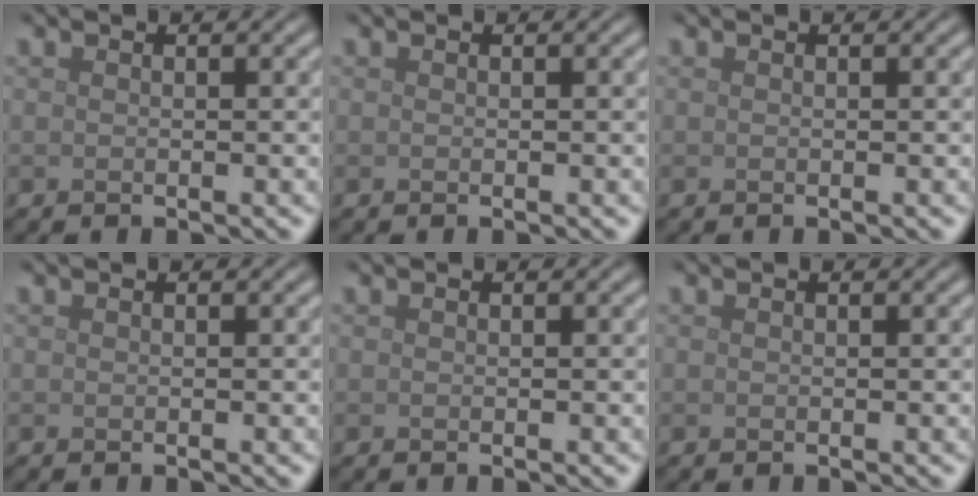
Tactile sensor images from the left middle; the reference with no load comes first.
{"total": 0.0}
{"total": 0.0}
{"total": 0.0}
{"total": 0.0}
{"total": 0.0}